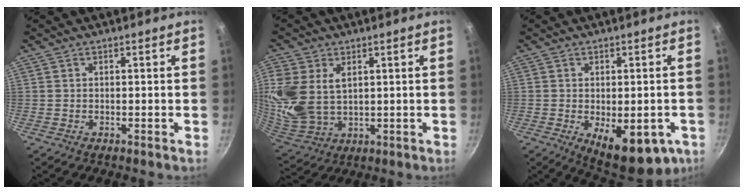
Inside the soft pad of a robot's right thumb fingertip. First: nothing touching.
{"total": 16.0, "force": [4.0, 11.2, 10.7], "torque": [-0.246, -0.010, 0.091]}
{"total": 13.9, "force": [-4.7, 6.5, 11.3], "torque": [-0.114, -0.006, -0.048]}